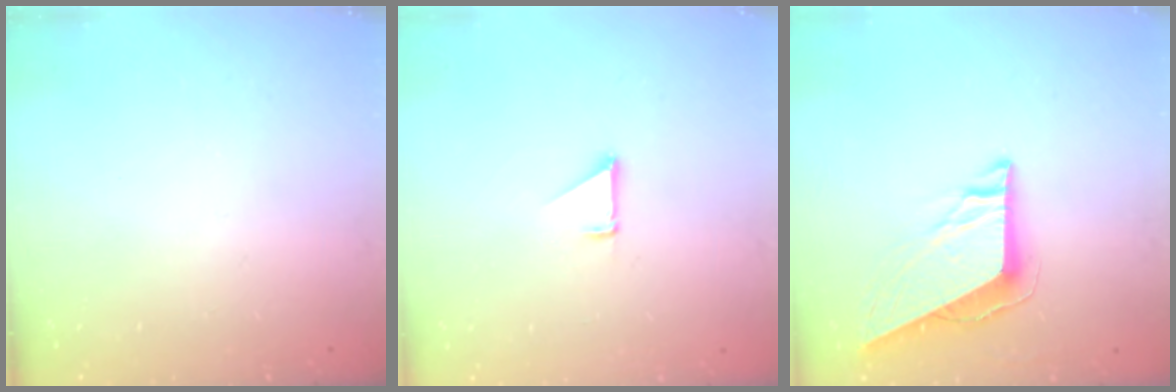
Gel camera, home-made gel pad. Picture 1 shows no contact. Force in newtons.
{"total": 1.4, "press": 1.3, "slide": 0.1}
{"total": 8.8, "press": 8.7, "slide": 1.4}